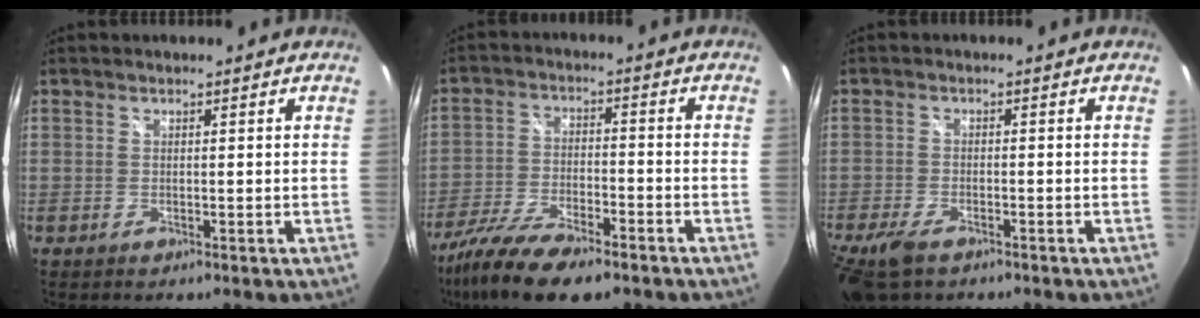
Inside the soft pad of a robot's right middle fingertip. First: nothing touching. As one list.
[{"total": 15.8, "force": [-11.7, 4.7, 9.5], "torque": [-0.205, -0.042, -0.211]}, {"total": 7.8, "force": [-5.5, 3.3, 4.4], "torque": [-0.121, -0.025, -0.104]}]